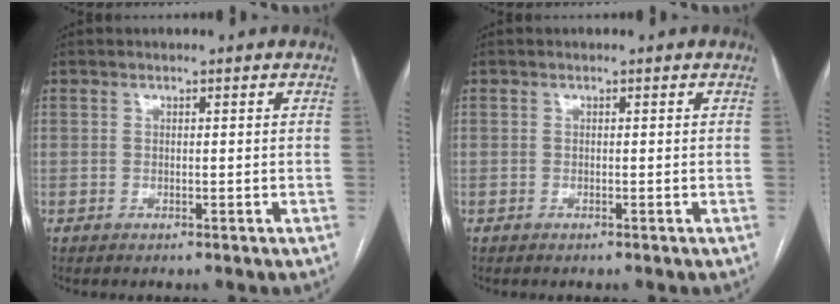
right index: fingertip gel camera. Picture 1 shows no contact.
{"total": 0.0}